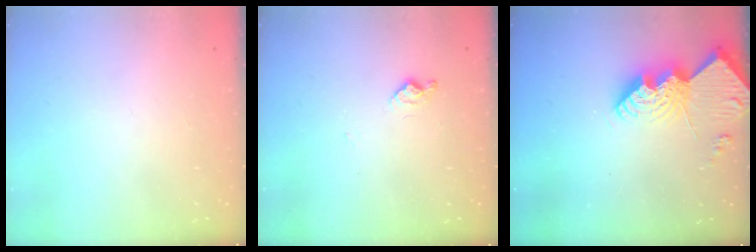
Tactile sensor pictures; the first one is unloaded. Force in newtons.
{"total": 6.3, "press": 6.3, "slide": 0.7}
{"total": 13.9, "press": 13.9, "slide": 0.9}